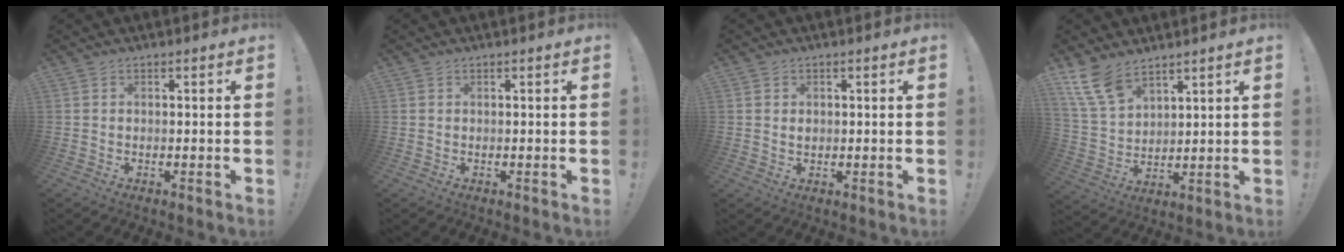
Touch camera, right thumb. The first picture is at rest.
{"total": 0.0}
{"total": 1.2, "force": [0.4, 1.1, 0.3], "torque": [0.001, 0.000, 0.005]}
{"total": 11.1, "force": [8.0, 5.5, 5.3], "torque": [-0.111, -0.041, 0.160]}